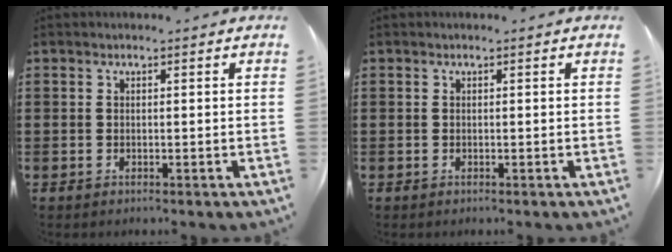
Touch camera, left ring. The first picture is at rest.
{"total": 0.0}